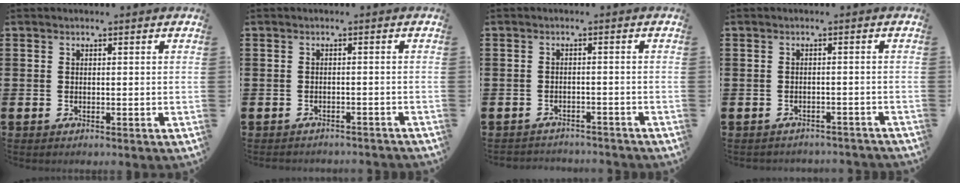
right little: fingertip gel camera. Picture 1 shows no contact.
{"total": 1.2, "force": [-1.2, 0.0, -0.1], "torque": [-0.002, 0.002, -0.025]}
{"total": 1.8, "force": [-1.7, 0.0, -0.2], "torque": [-0.002, 0.003, -0.039]}
{"total": 1.2, "force": [-1.2, 0.0, -0.1], "torque": [-0.003, 0.003, -0.027]}